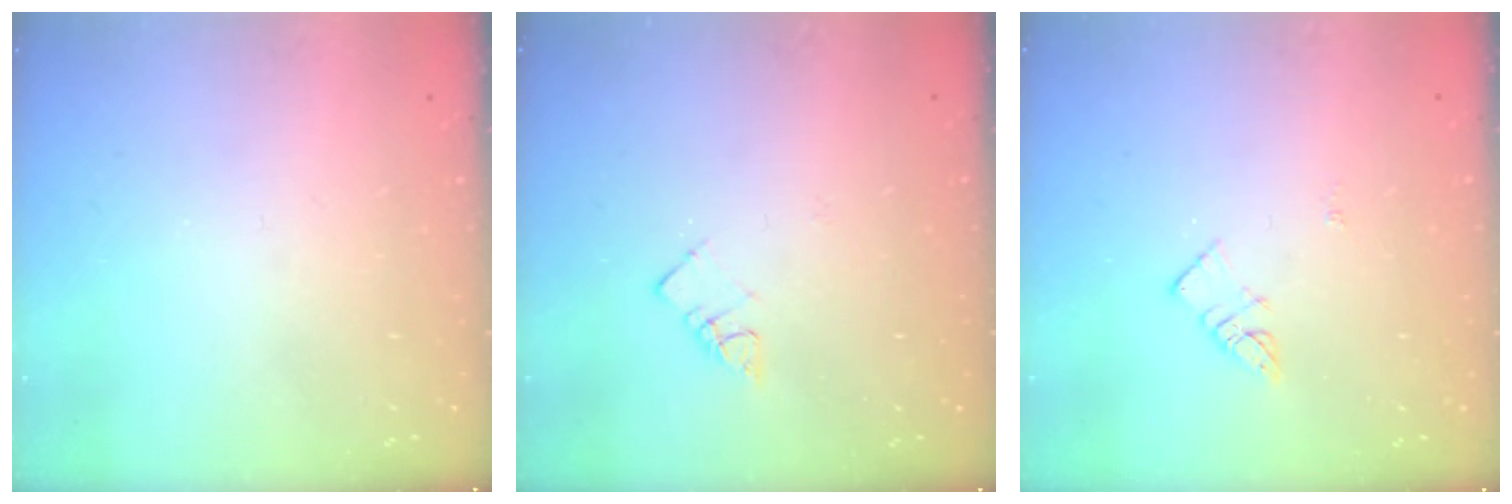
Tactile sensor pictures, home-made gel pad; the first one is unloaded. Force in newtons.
{"total": 3.6, "press": 3.5, "slide": 0.4}
{"total": 3.1, "press": 3.1, "slide": 0.3}